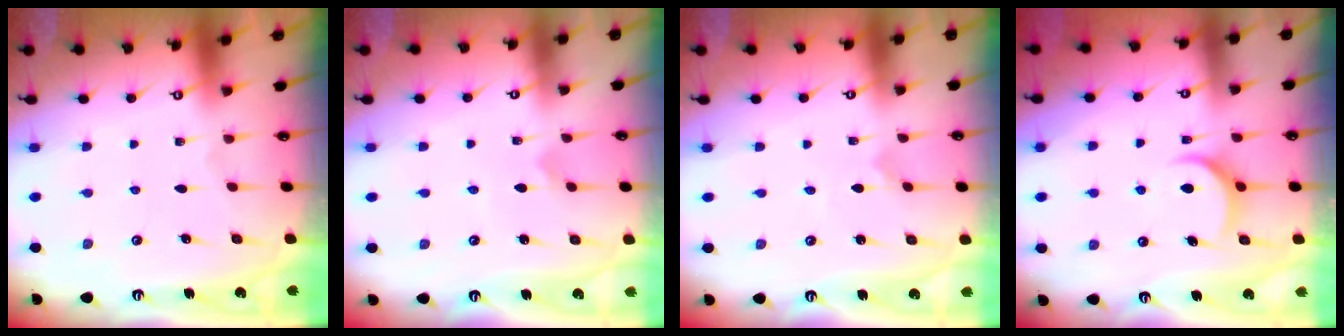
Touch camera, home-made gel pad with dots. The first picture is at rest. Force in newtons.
{"total": 2.3, "press": 2.3, "slide": 0.2}
{"total": 0.0}
{"total": 8.1, "press": 8.1, "slide": 0.7}